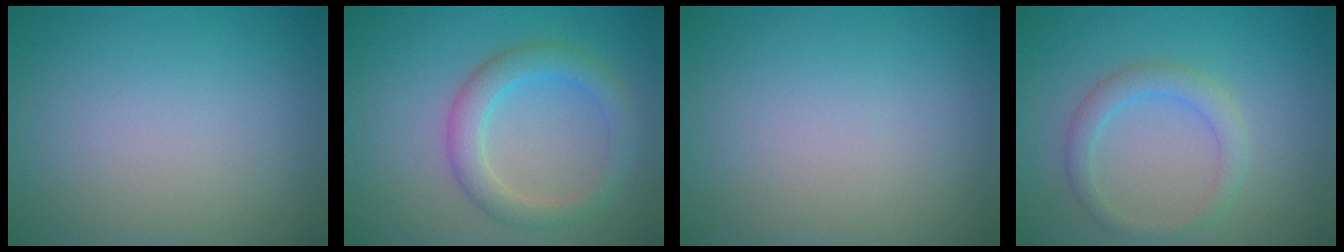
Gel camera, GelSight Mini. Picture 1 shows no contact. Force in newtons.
{"total": 3.5, "press": 3.5, "slide": 0.0}
{"total": 0.0}
{"total": 2.4, "press": 2.4, "slide": 0.1}